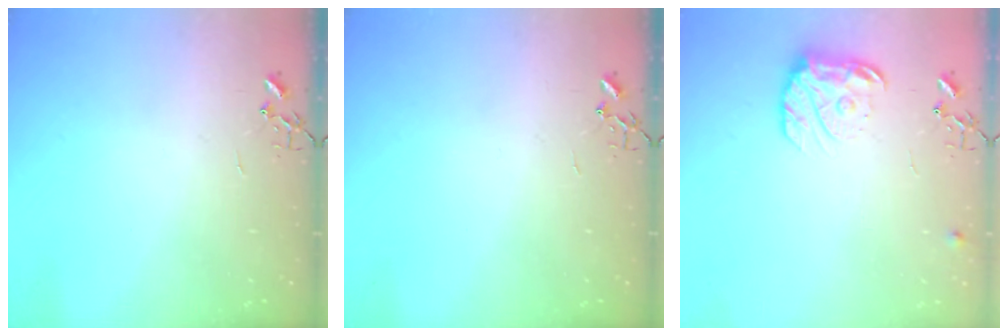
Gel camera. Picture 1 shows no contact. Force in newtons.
{"total": 0.0}
{"total": 12.7, "press": 12.6, "slide": 0.7}